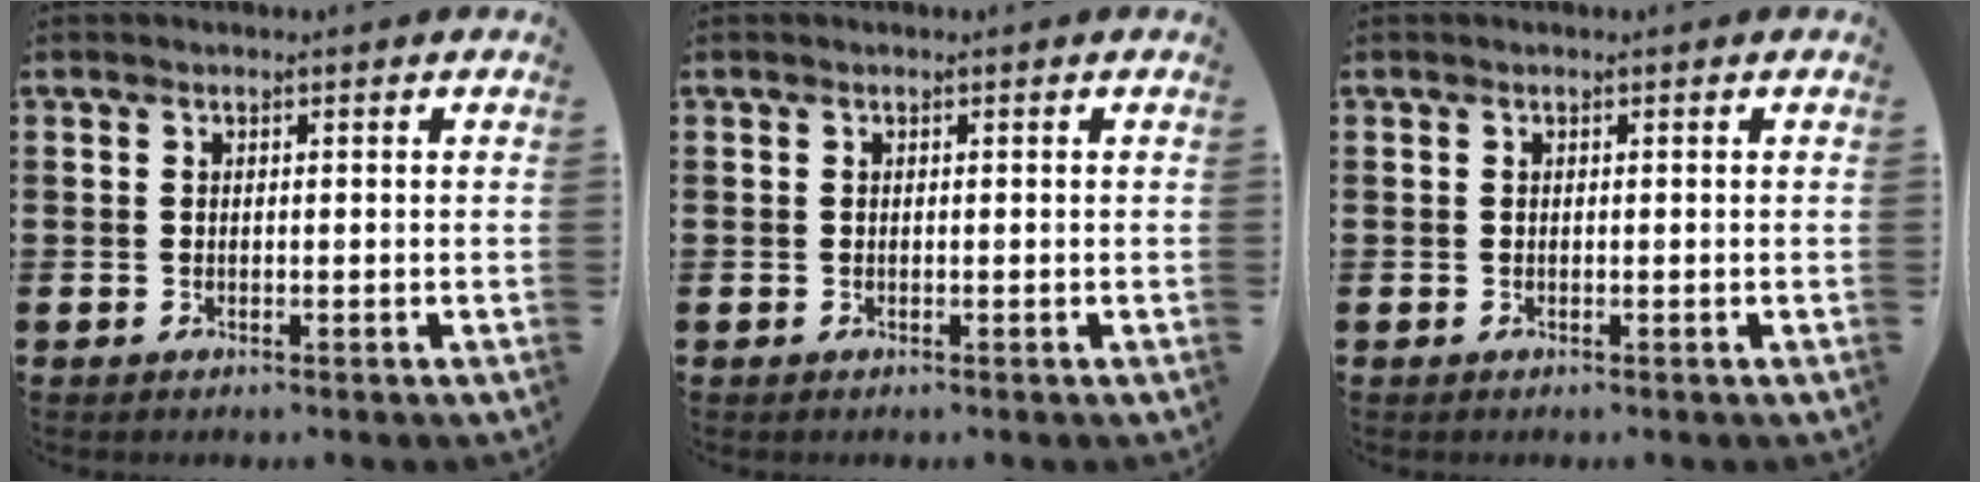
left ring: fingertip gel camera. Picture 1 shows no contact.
{"total": 0.0}
{"total": 0.0}